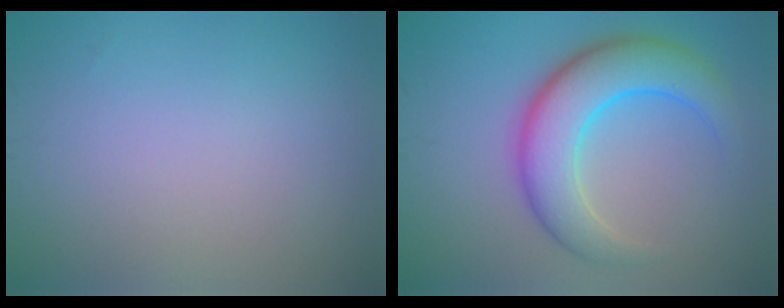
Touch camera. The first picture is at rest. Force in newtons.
{"total": 7.2, "press": 7.2, "slide": 0.3}